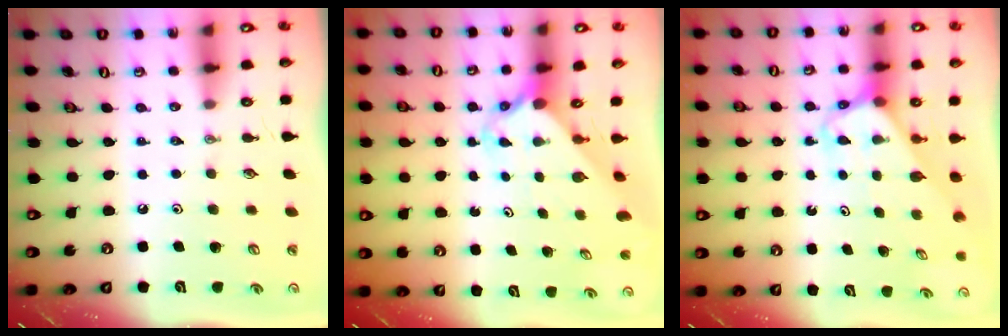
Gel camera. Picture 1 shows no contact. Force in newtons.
{"total": 2.2, "press": 2.2, "slide": 0.2}
{"total": 3.5, "press": 3.5, "slide": 0.2}